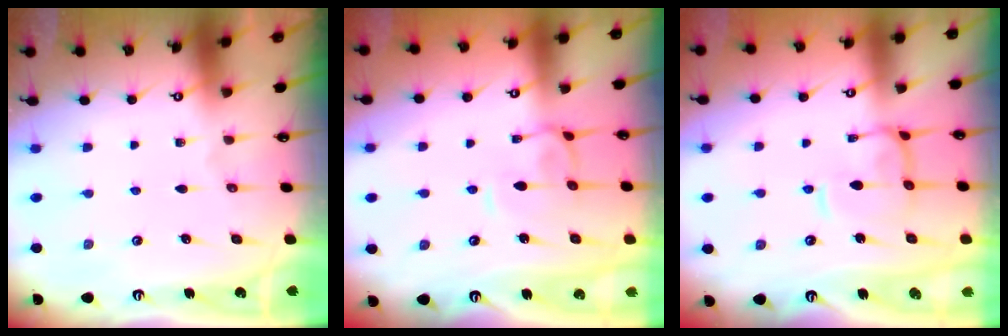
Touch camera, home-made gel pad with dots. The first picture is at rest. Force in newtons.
{"total": 0.9, "press": 0.6, "slide": 0.6}
{"total": 5.6, "press": 5.5, "slide": 0.9}